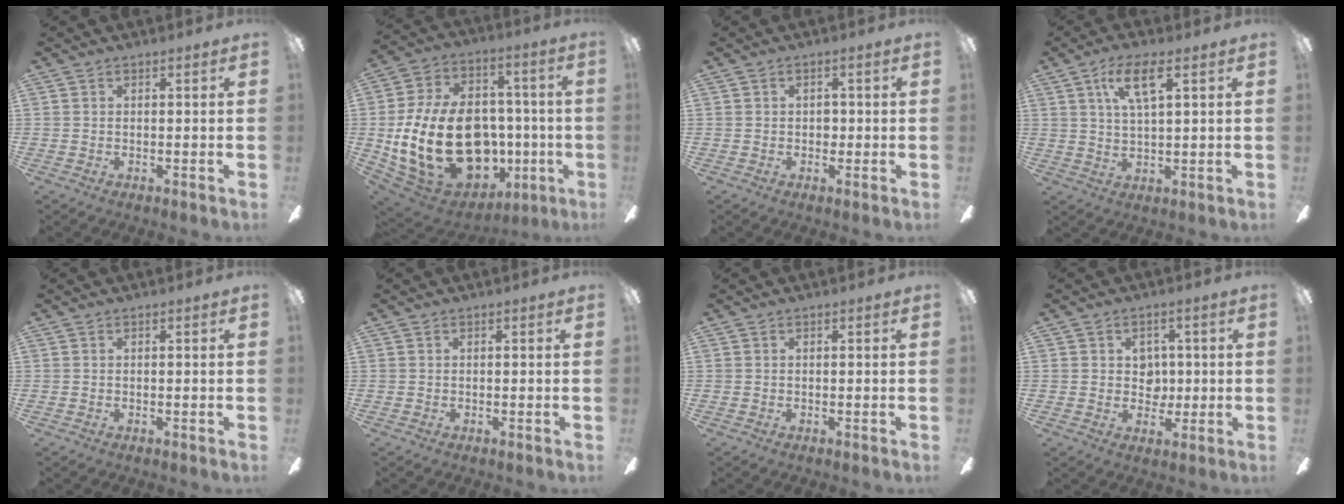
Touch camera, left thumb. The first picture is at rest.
{"total": 26.9, "force": [-3.7, 18.0, 19.5], "torque": [-0.396, 0.011, -0.032]}
{"total": 2.1, "force": [0.0, 1.6, 1.3], "torque": [-0.026, 0.007, -0.002]}
{"total": 8.6, "force": [4.2, 2.7, 7.0], "torque": [-0.128, -0.001, 0.069]}
{"total": 0.0}
{"total": 0.0}
{"total": 0.0}
{"total": 4.5, "force": [0.7, 4.0, 1.9], "torque": [-0.023, 0.001, 0.009]}